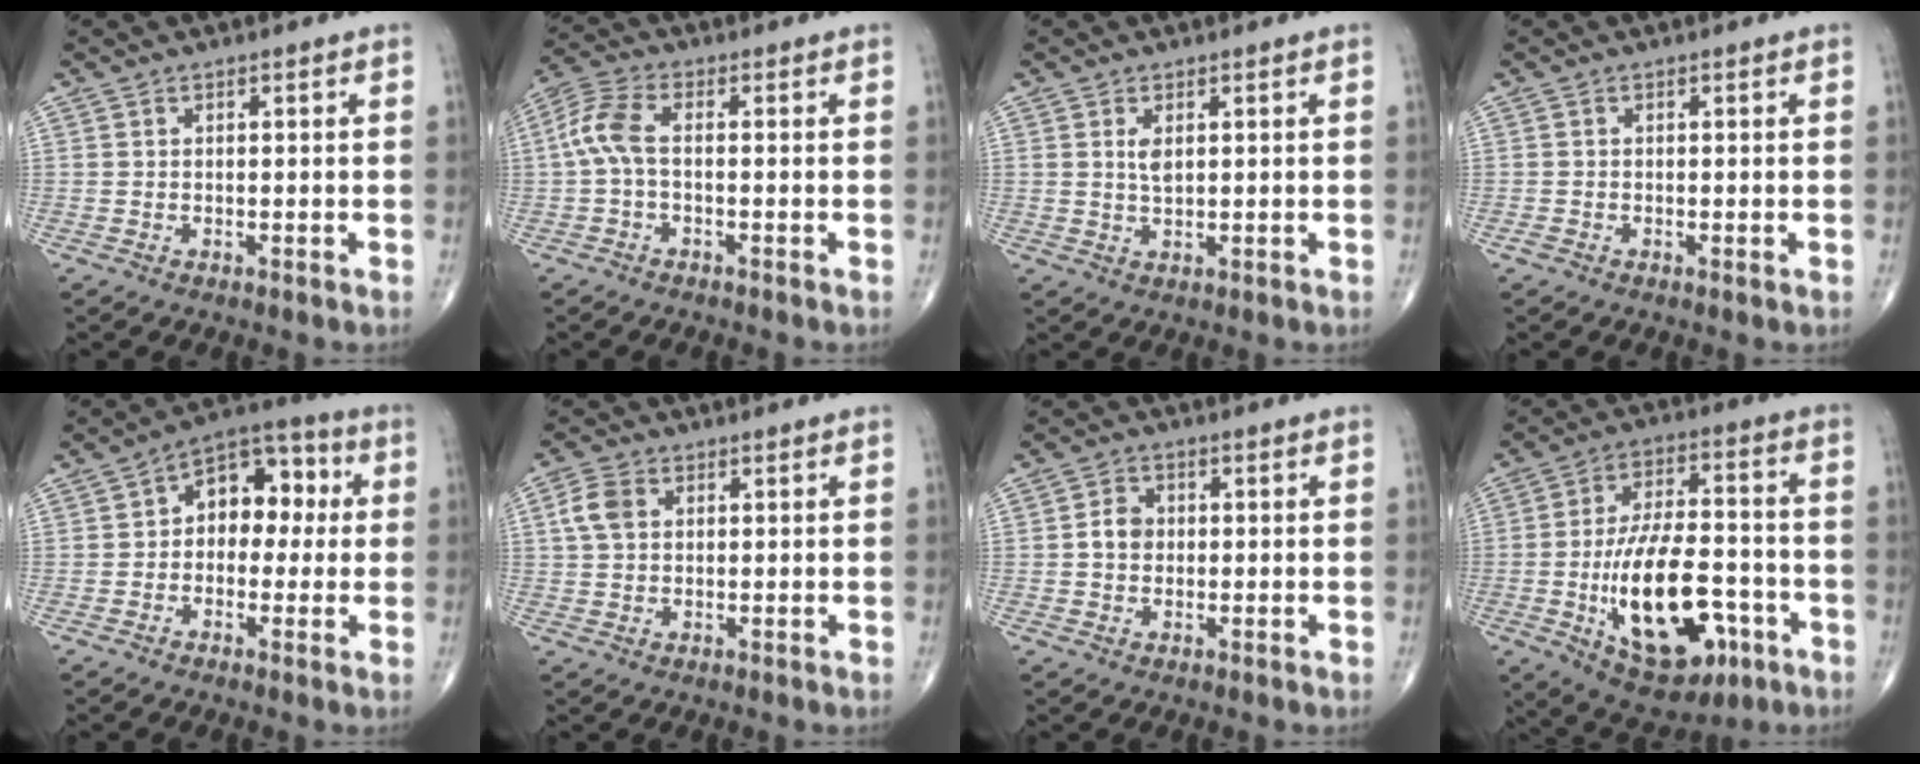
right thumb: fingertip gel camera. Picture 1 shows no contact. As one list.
[{"total": 6.1, "force": [-0.4, 2.7, 5.5], "torque": [-0.135, 0.020, -0.018]}, {"total": 4.0, "force": [0.9, 2.3, 3.2], "torque": [-0.054, -0.007, 0.018]}, {"total": 0.8, "force": [-0.4, 0.4, 0.6], "torque": [-0.012, -0.003, -0.011]}, {"total": 11.2, "force": [1.1, 7.7, 8.2], "torque": [-0.074, 0.034, 0.001]}, {"total": 4.6, "force": [1.1, 3.3, 3.0], "torque": [-0.063, 0.008, 0.019]}, {"total": 3.5, "force": [0.0, 2.9, 2.0], "torque": [-0.026, 0.009, -0.007]}, {"total": 21.6, "force": [-6.8, 10.6, 17.5], "torque": [-0.269, 0.029, -0.093]}]